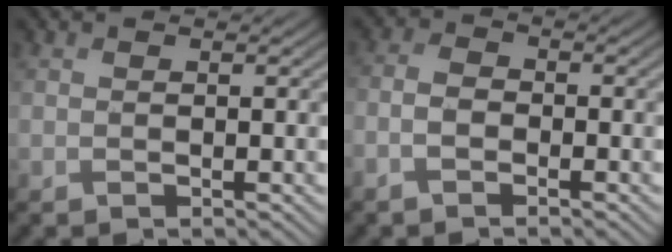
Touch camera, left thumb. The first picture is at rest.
{"total": 2.2, "force": [-1.8, 0.8, 0.9], "torque": [-0.007, 0.006, -0.048]}